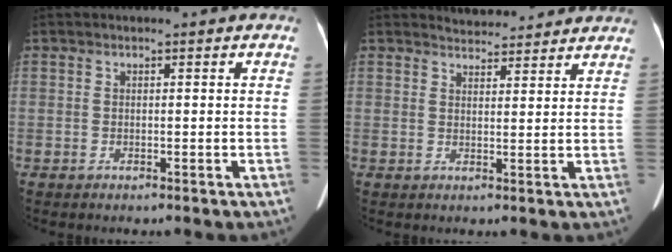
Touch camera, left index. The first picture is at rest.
{"total": 6.9, "force": [6.6, 1.5, 1.0], "torque": [-0.011, 0.017, 0.077]}